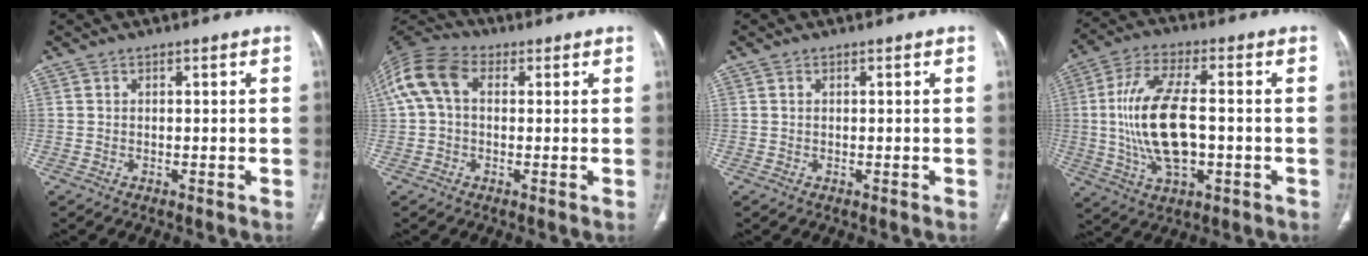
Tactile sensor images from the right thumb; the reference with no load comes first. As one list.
[{"total": 10.9, "force": [2.0, 7.5, 7.7], "torque": [-0.165, 0.039, 0.030]}, {"total": 0.0}, {"total": 16.1, "force": [-0.7, 7.4, 14.3], "torque": [-0.287, 0.009, -0.010]}]